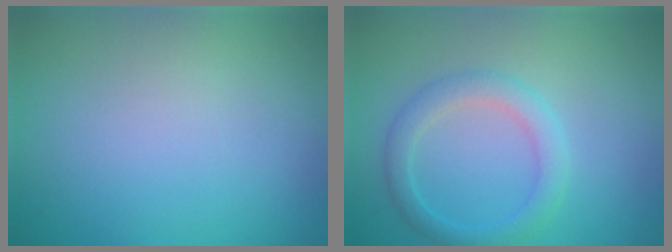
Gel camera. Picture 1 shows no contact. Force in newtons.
{"total": 2.7, "press": 2.7, "slide": 0.1}